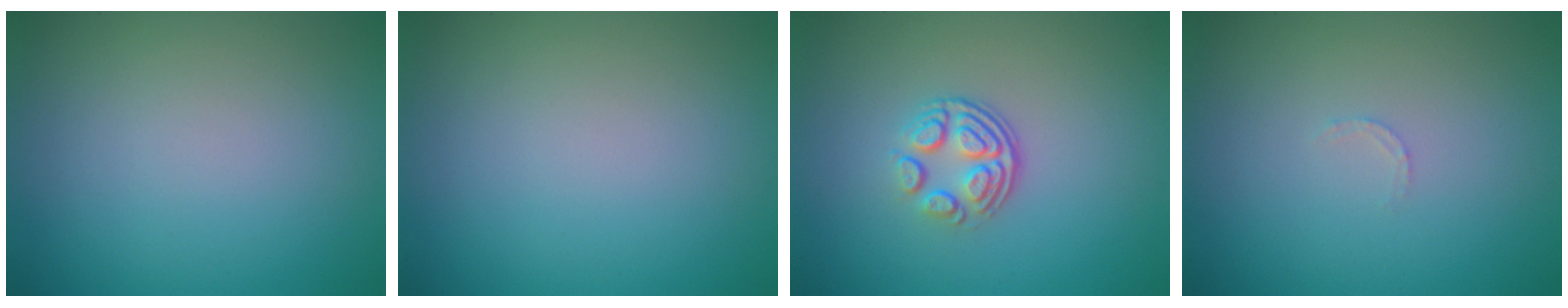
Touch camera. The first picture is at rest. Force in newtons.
{"total": 0.0}
{"total": 3.5, "press": 2.4, "slide": 2.5}
{"total": 0.7, "press": 0.6, "slide": 0.3}